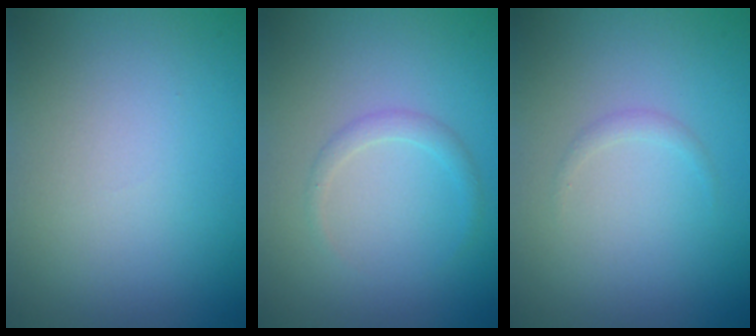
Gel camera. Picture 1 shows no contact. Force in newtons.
{"total": 1.2, "press": 1.2, "slide": 0.1}
{"total": 0.6, "press": 0.6, "slide": 0.0}